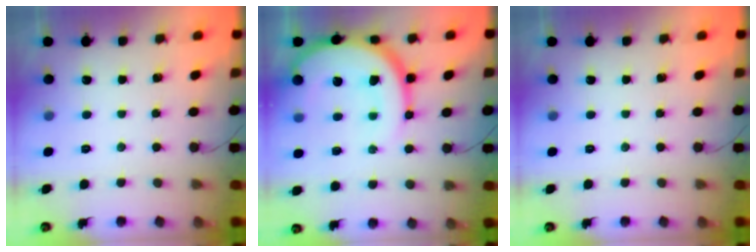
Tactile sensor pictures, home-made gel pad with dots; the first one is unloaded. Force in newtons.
{"total": 18.1, "press": 18.0, "slide": 1.9}
{"total": 0.0}